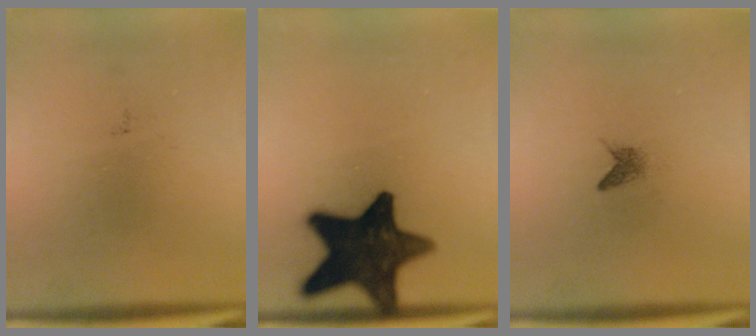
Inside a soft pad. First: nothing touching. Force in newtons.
{"total": 16.9}
{"total": 1.0}